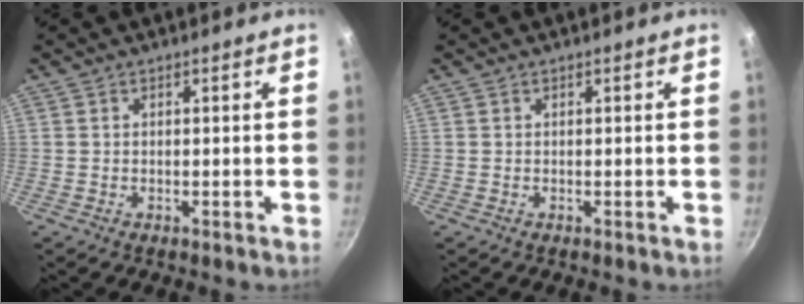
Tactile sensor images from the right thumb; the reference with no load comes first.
{"total": 0.0}